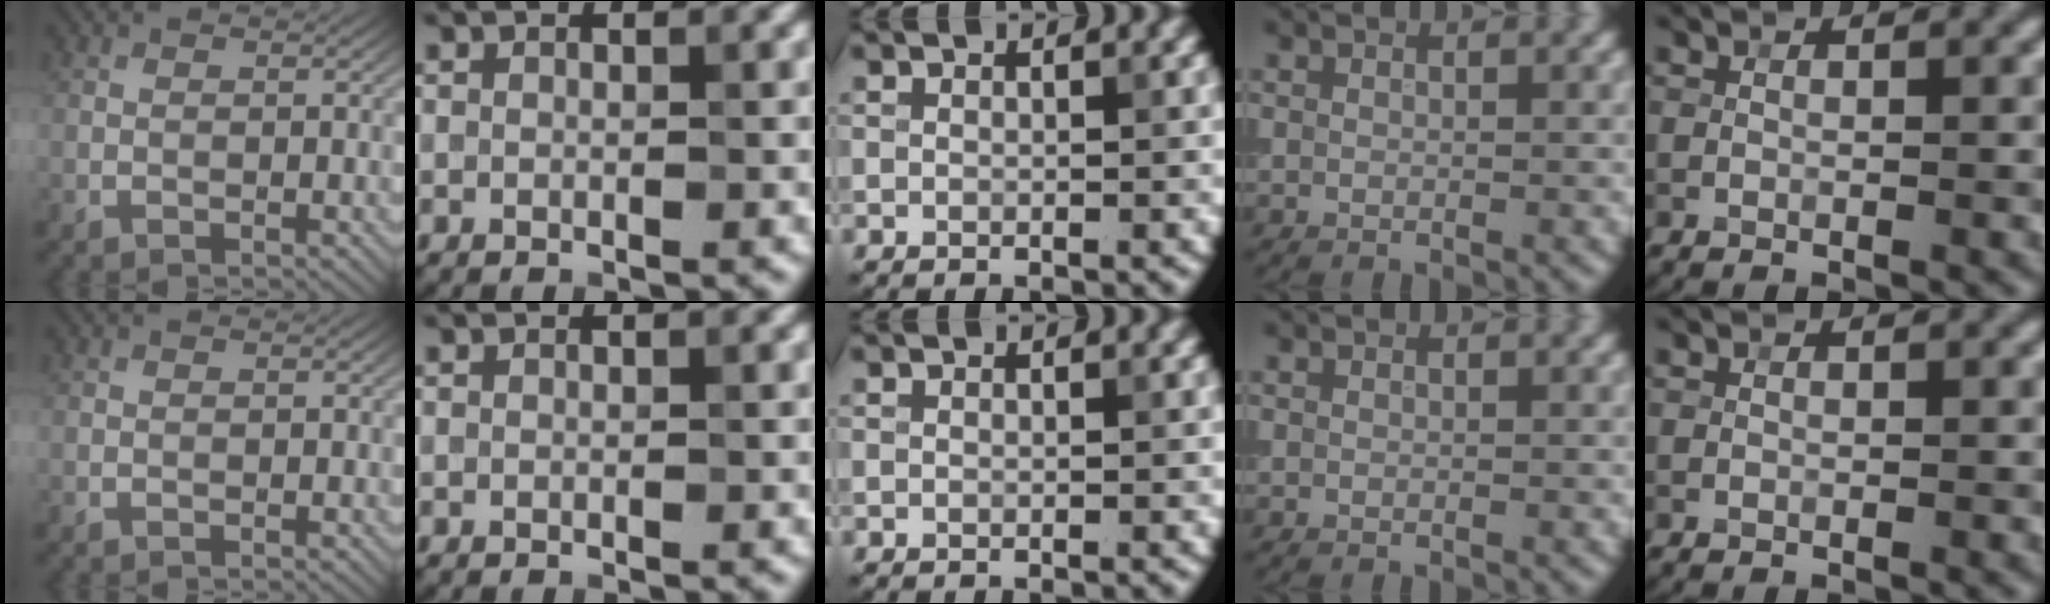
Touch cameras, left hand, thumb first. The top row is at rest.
{}